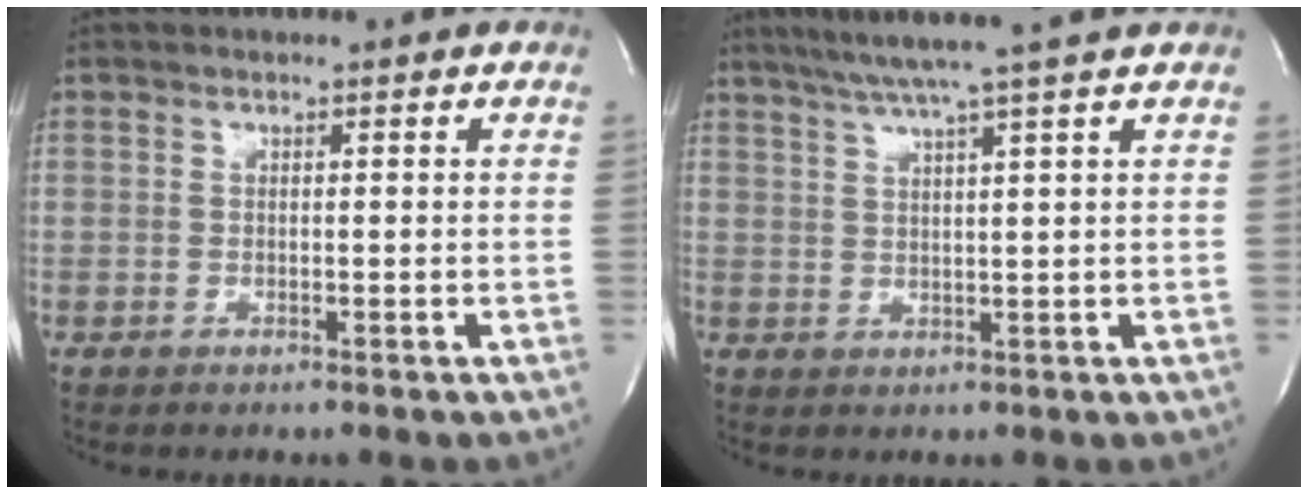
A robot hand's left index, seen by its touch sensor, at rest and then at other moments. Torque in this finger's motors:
{"motor_torque": [0.08, -0.12, -0.02, 0.04]}